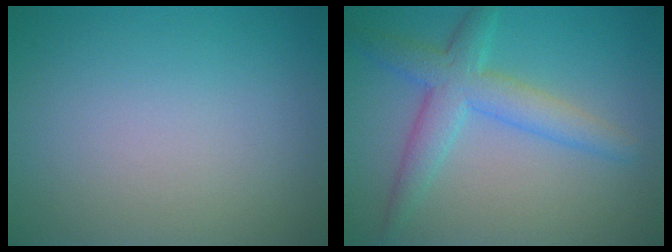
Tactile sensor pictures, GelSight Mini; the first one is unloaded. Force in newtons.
{"total": 4.4, "press": 4.4, "slide": 0.1}